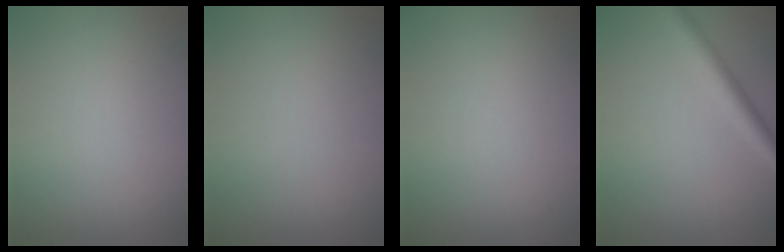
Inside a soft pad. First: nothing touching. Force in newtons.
{"total": 0.0}
{"total": 0.0}
{"total": 3.1, "press": 3.1, "slide": 0.1}